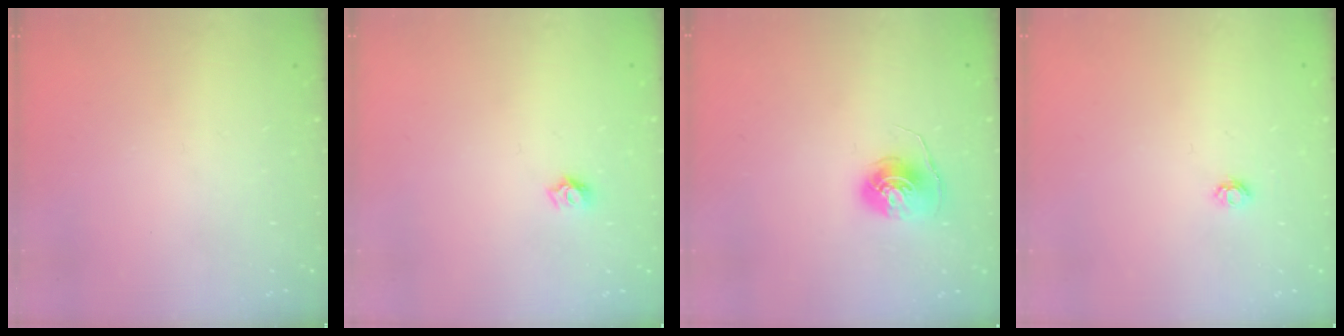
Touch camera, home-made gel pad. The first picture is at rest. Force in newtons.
{"total": 5.5, "press": 5.5, "slide": 0.5}
{"total": 6.4, "press": 6.4, "slide": 0.6}
{"total": 3.8, "press": 3.8, "slide": 0.6}